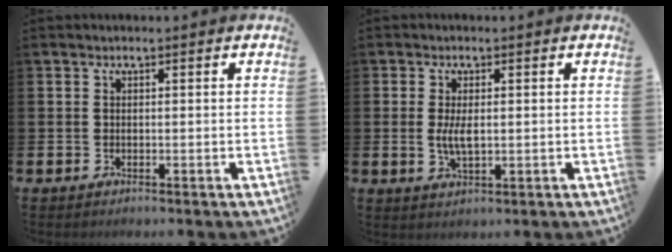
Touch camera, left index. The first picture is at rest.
{"total": 3.4, "force": [0.2, 1.4, 3.1], "torque": [-0.055, 0.001, 0.002]}